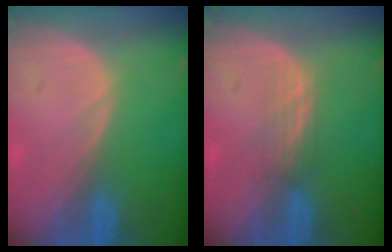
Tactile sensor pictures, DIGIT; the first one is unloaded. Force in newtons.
{"total": 2.4, "press": 2.3, "slide": 0.5}